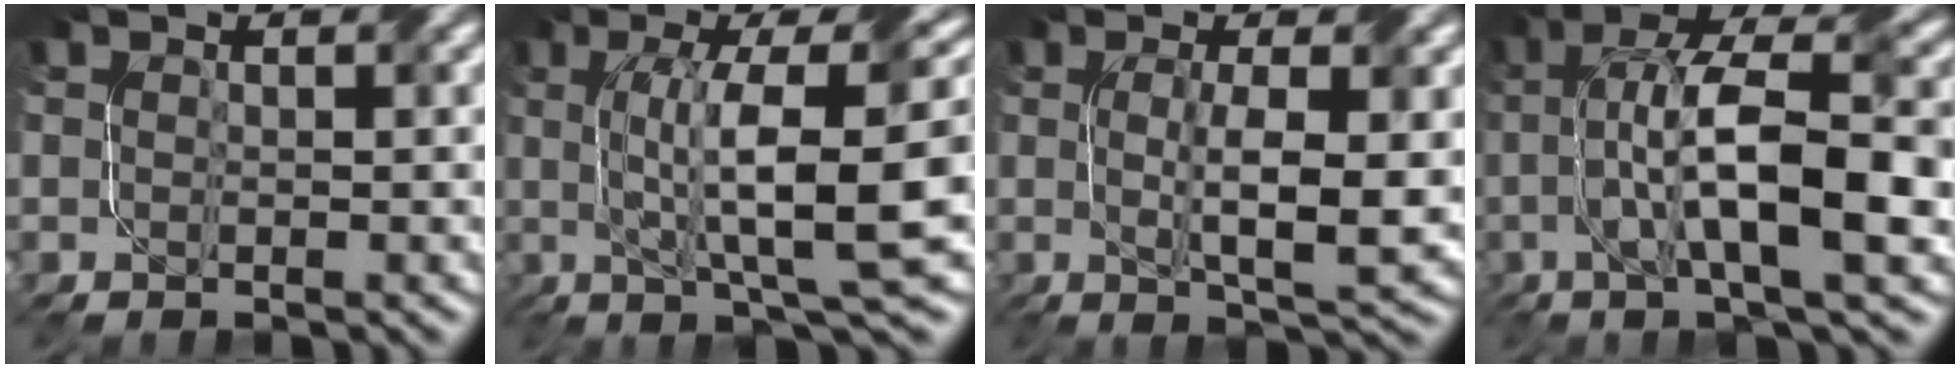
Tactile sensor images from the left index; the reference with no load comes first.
{"total": 11.9, "force": [1.2, 2.7, 11.5], "torque": [-0.167, 0.014, 0.023]}
{"total": 5.6, "force": [0.0, 1.1, 5.5], "torque": [-0.097, -0.006, 0.004]}
{"total": 12.3, "force": [-0.2, 3.3, 11.8], "torque": [-0.201, 0.019, -0.005]}